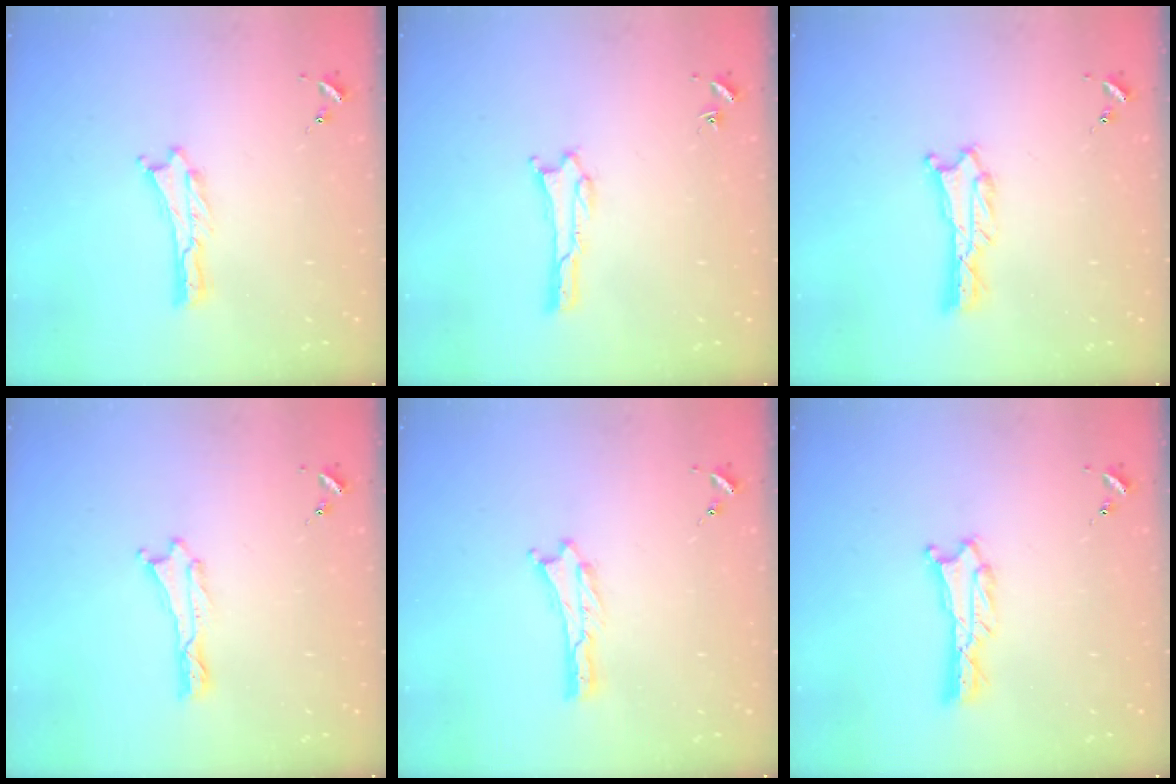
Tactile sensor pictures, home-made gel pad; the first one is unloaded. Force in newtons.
{"total": 0.8, "press": 0.8, "slide": 0.2}
{"total": 0.9, "press": 0.9, "slide": 0.1}
{"total": 0.0}
{"total": 0.0}
{"total": 0.7, "press": 0.7, "slide": 0.1}